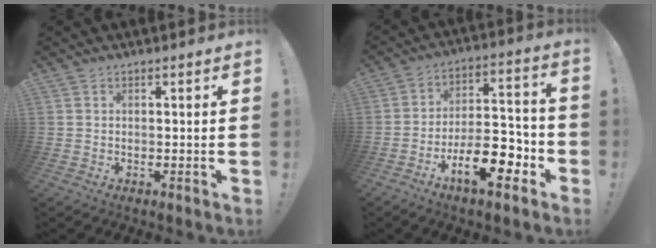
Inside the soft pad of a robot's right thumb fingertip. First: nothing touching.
{"total": 17.1, "force": [-8.5, 7.3, 12.9], "torque": [-0.178, 0.056, -0.131]}